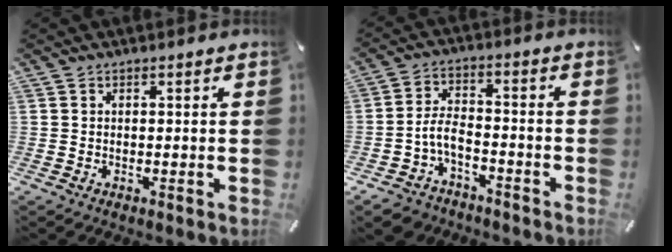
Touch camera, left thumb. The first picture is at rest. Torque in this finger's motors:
{"motor_torque": [-0.20, 0.30, 0.60, 0.59, 0.05]}